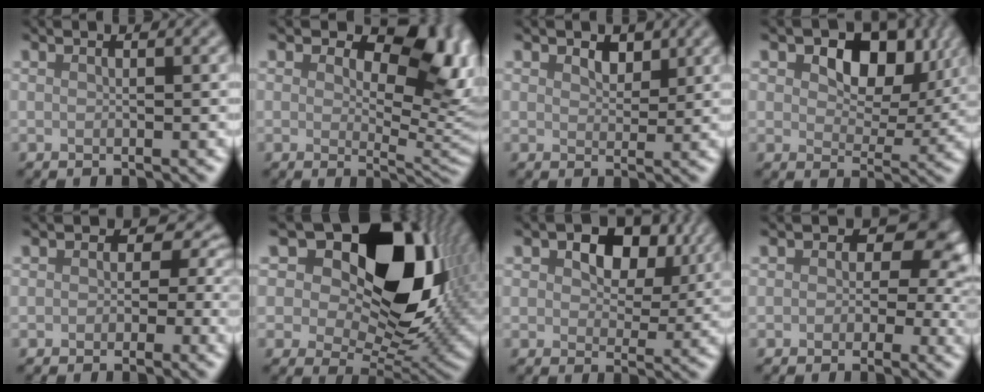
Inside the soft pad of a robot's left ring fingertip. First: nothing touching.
{"total": 10.0, "force": [3.9, 5.3, 7.5], "torque": [-0.087, -0.004, 0.048]}
{"total": 2.0, "force": [1.2, 1.2, 0.9], "torque": [-0.022, -0.001, 0.017]}
{"total": 8.3, "force": [3.1, 5.3, 5.6], "torque": [-0.089, -0.007, 0.042]}
{"total": 4.6, "force": [0.2, 3.8, 2.6], "torque": [0.000, 0.006, -0.004]}
{"total": 16.7, "force": [7.1, 9.4, 11.8], "torque": [-0.177, 0.021, 0.110]}
{"total": 7.5, "force": [3.1, 4.7, 5.0], "torque": [-0.080, 0.000, 0.034]}
{"total": 6.2, "force": [0.7, 4.8, 4.0], "torque": [-0.001, 0.016, -0.012]}